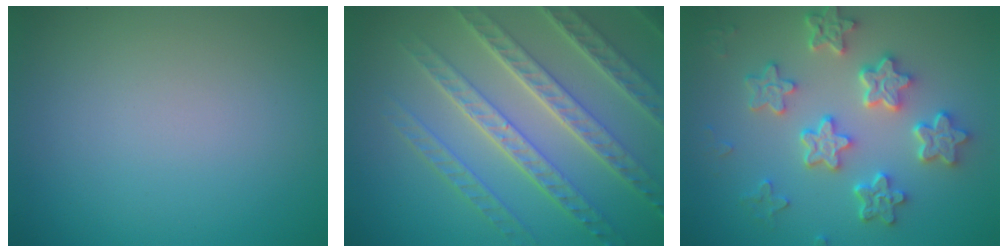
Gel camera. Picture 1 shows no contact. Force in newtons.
{"total": 7.9, "press": 5.6, "slide": 5.6}
{"total": 5.9, "press": 5.0, "slide": 3.2}